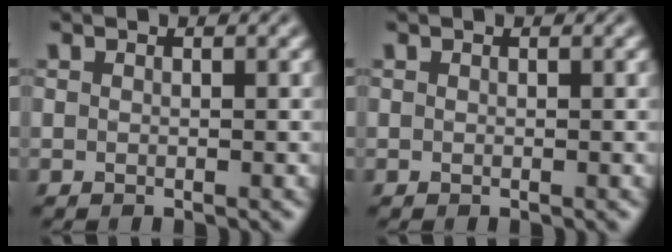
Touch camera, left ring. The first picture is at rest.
{"total": 0.0}